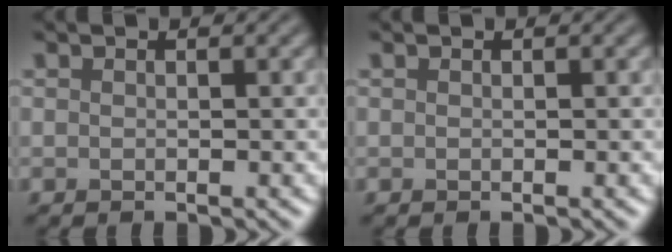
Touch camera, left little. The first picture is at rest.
{"total": 0.0}